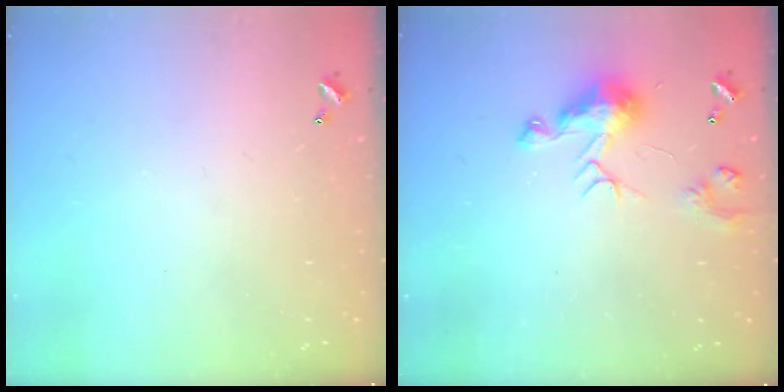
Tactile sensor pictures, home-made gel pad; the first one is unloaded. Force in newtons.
{"total": 8.3, "press": 8.3, "slide": 0.1}